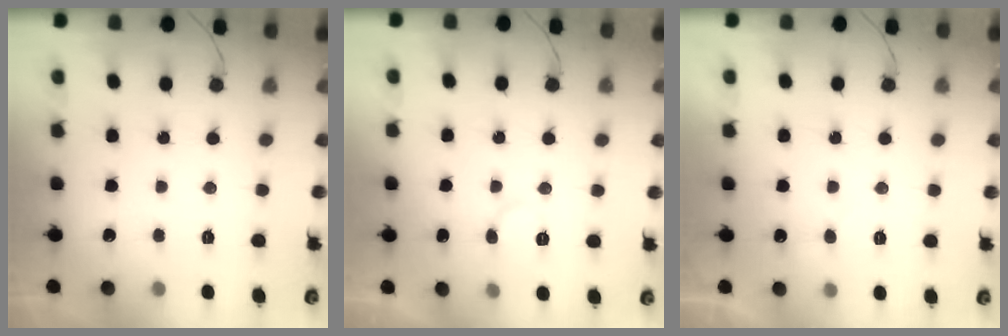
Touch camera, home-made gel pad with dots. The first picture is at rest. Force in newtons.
{"total": 5.8, "press": 5.8, "slide": 0.1}
{"total": 5.0, "press": 5.0, "slide": 0.2}